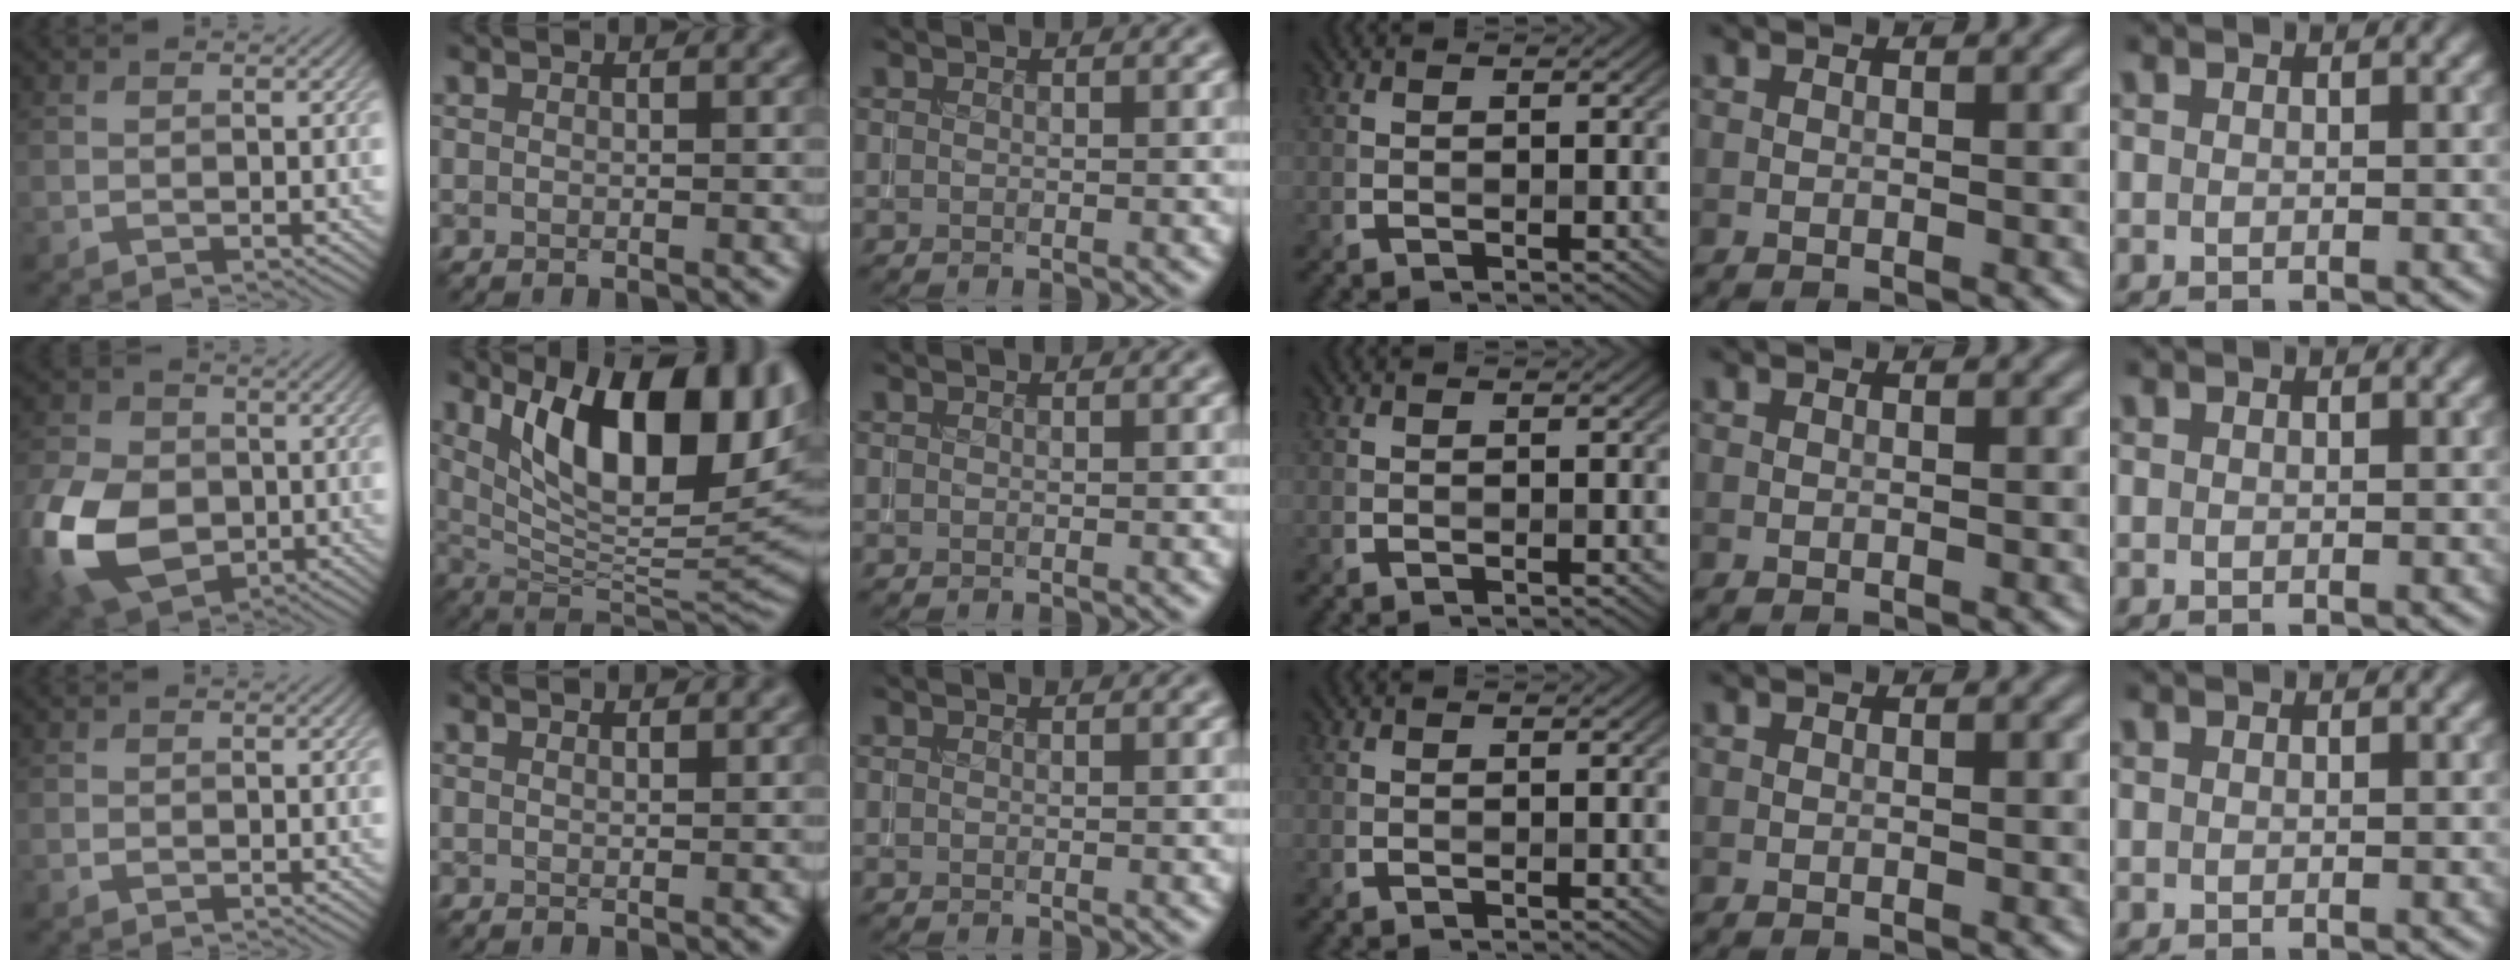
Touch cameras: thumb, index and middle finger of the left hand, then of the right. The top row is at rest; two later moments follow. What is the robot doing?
{"motion": "insert", "object": "coin"}